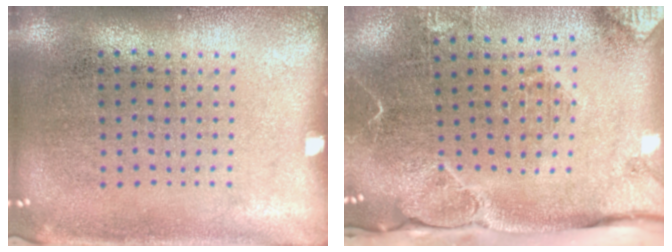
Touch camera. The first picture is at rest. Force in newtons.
{"total": 2.7, "press": 2.2, "slide": 1.6}